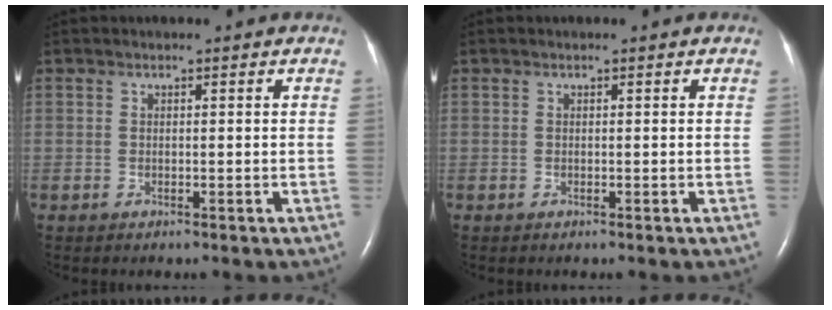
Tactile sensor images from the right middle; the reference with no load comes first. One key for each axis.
{"total": 0.0}